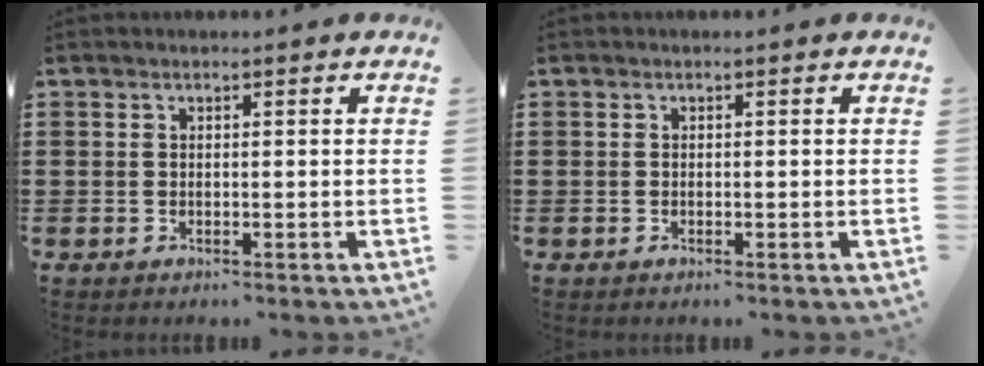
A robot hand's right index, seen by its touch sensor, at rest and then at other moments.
{"total": 0.0}